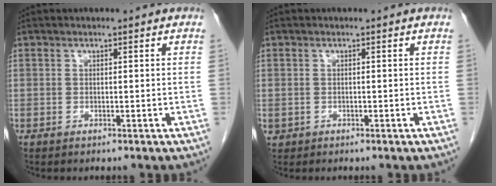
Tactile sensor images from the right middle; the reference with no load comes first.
{"total": 0.7, "force": [-0.2, 0.6, 0.1], "torque": [-0.003, 0.004, 0.001]}